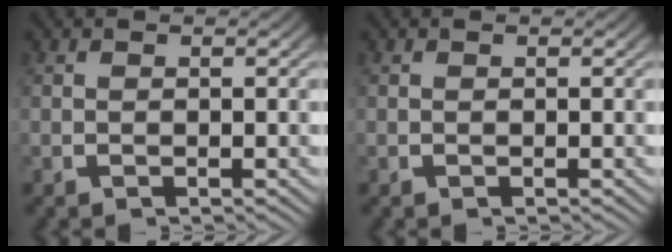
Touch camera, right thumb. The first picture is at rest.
{"total": 0.0}